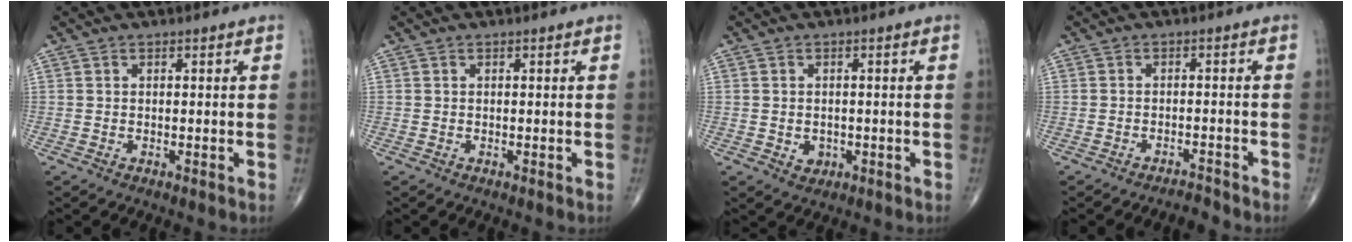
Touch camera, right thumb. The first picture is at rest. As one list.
[{"total": 0.0}, {"total": 2.3, "force": [-0.5, 2.0, 1.1], "torque": [-0.008, 0.002, 0.001]}, {"total": 2.0, "force": [-2.0, 0.1, 0.0], "torque": [-0.005, 0.008, -0.031]}]